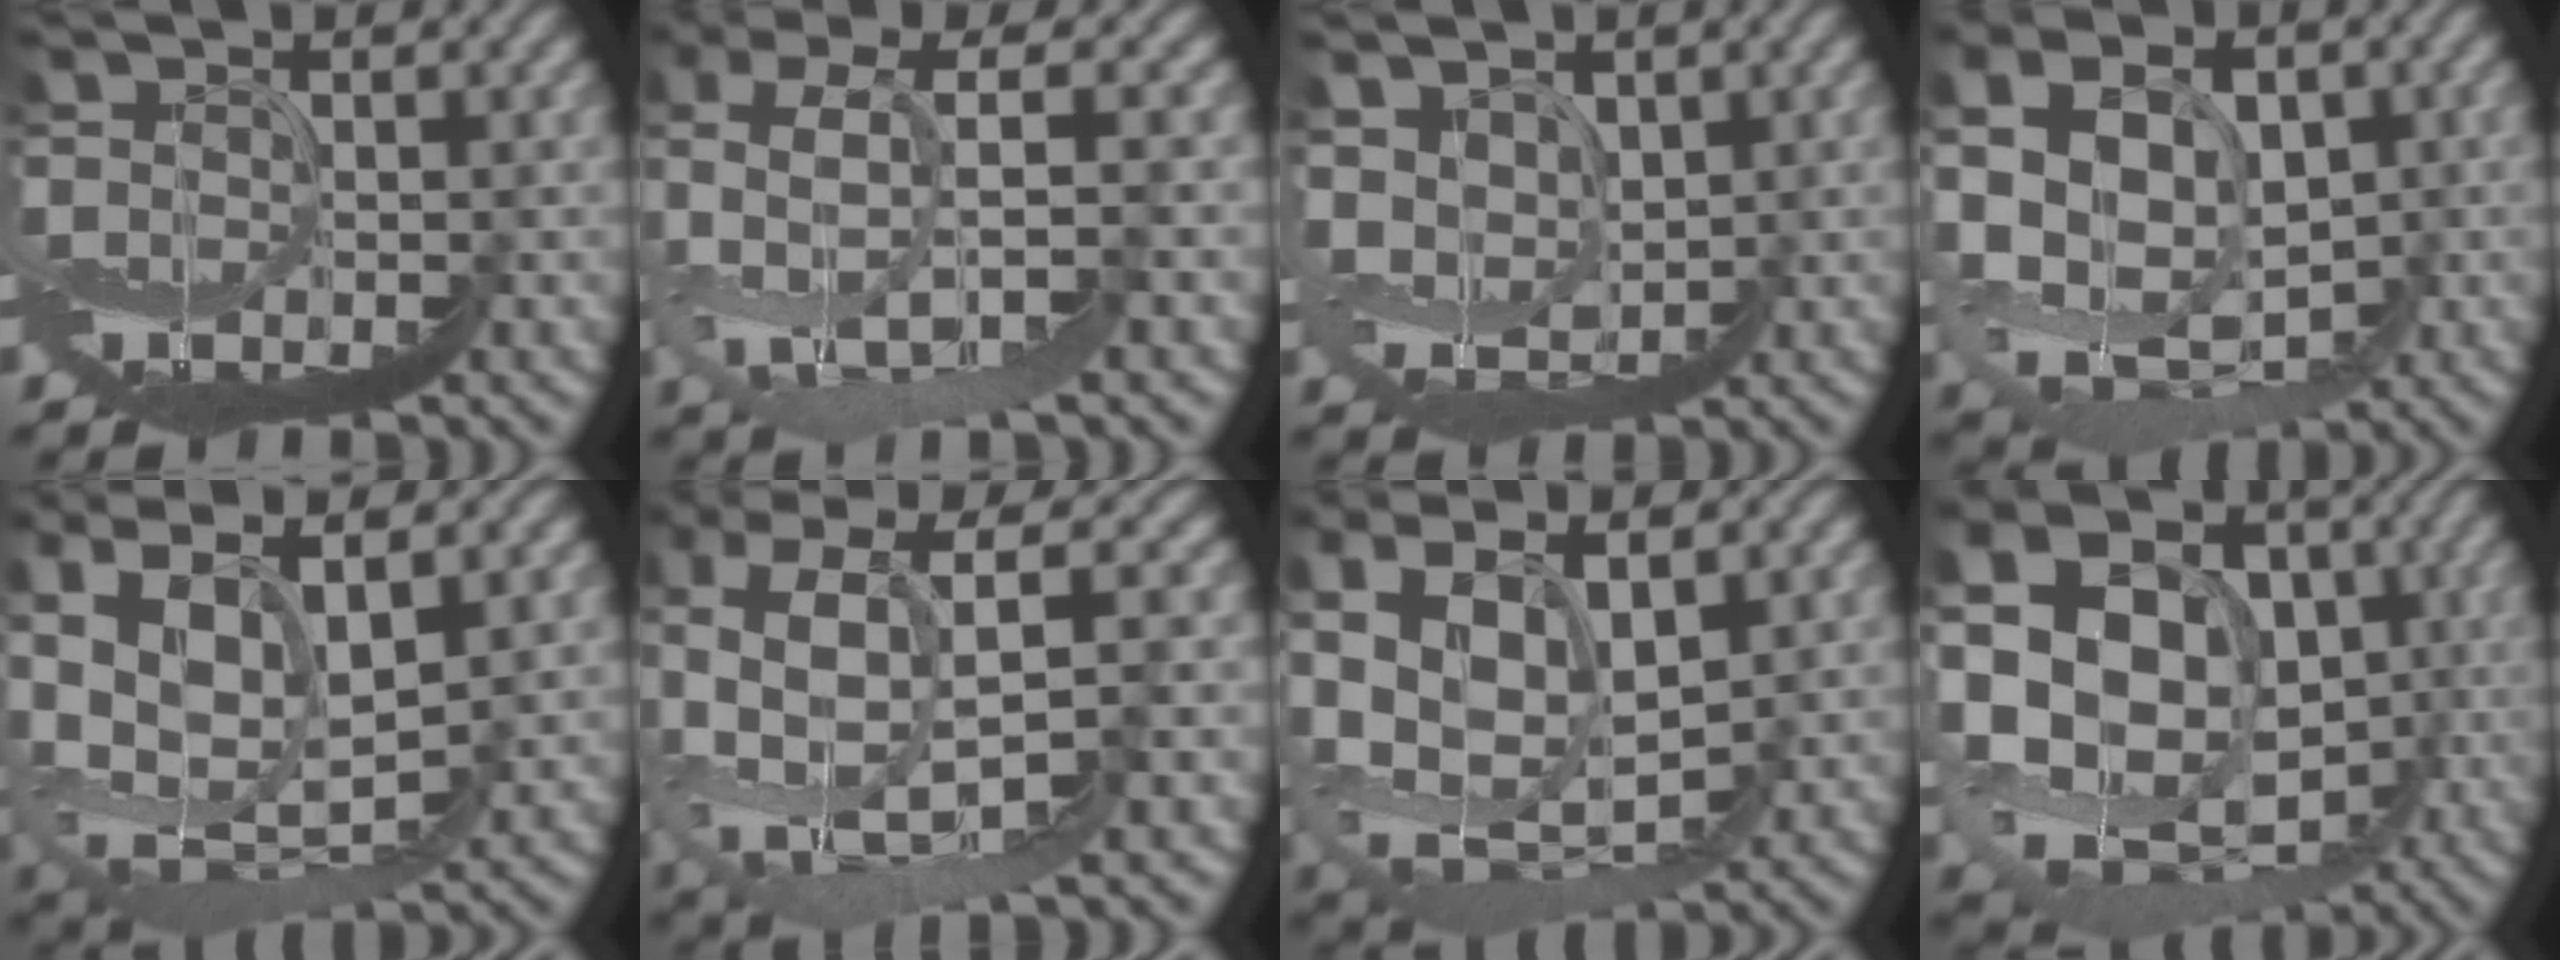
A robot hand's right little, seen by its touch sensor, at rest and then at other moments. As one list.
[{"total": 4.3, "force": [2.2, 0.6, 3.6], "torque": [-0.114, 0.016, 0.031]}, {"total": 4.2, "force": [3.9, 1.5, 0.6], "torque": [-0.022, 0.007, 0.067]}, {"total": 6.8, "force": [2.3, 4.9, 4.2], "torque": [-0.110, 0.004, 0.040]}, {"total": 8.9, "force": [4.9, 3.5, 6.5], "torque": [-0.163, 0.002, 0.095]}, {"total": 7.3, "force": [2.1, 3.1, 6.3], "torque": [-0.172, 0.003, 0.048]}, {"total": 8.2, "force": [4.2, 4.2, 5.6], "torque": [-0.141, -0.005, 0.084]}, {"total": 13.1, "force": [2.3, 10.9, 6.9], "torque": [-0.160, -0.005, 0.045]}]